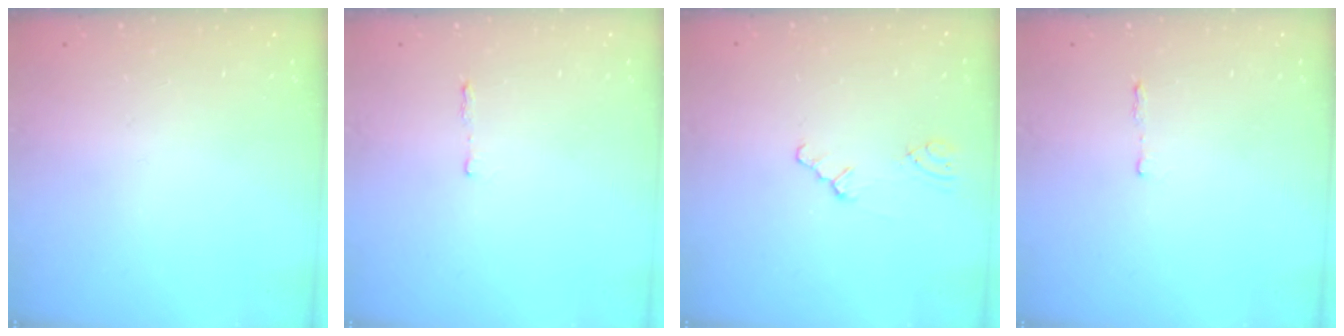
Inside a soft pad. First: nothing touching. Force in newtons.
{"total": 2.6, "press": 2.6, "slide": 0.4}
{"total": 0.8, "press": 0.8, "slide": 0.2}
{"total": 2.6, "press": 2.6, "slide": 0.4}